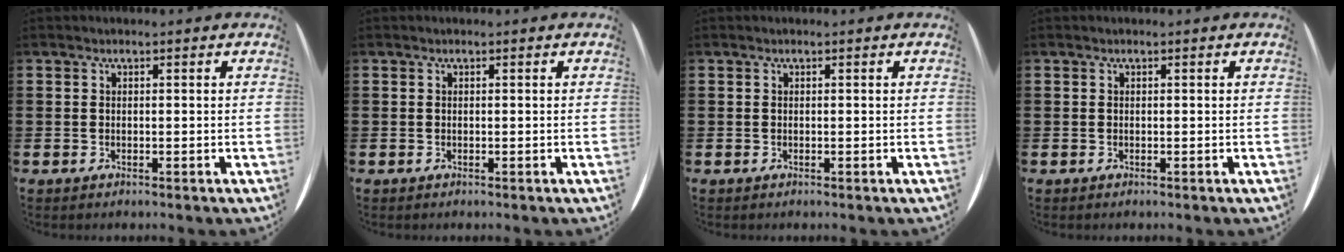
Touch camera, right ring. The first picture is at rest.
{"total": 0.0}
{"total": 0.0}
{"total": 0.0}